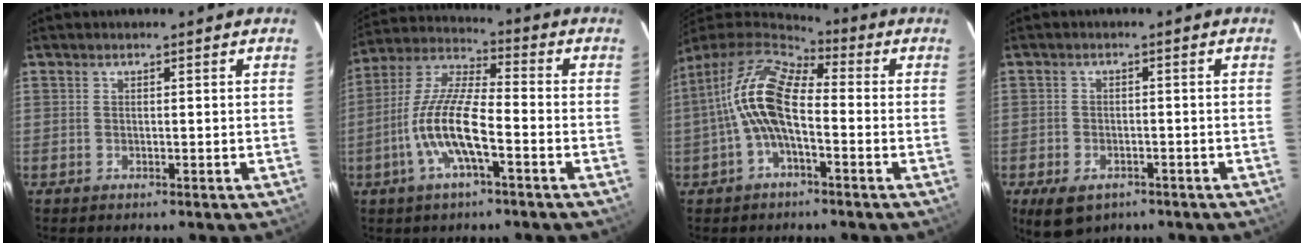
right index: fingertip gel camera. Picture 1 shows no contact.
{"total": 12.6, "force": [-4.6, 3.0, 11.4], "torque": [-0.239, -0.001, -0.091]}
{"total": 12.3, "force": [-1.3, 5.3, 11.1], "torque": [-0.220, 0.016, -0.028]}
{"total": 7.0, "force": [-4.3, 4.2, 3.6], "torque": [-0.081, -0.013, -0.062]}